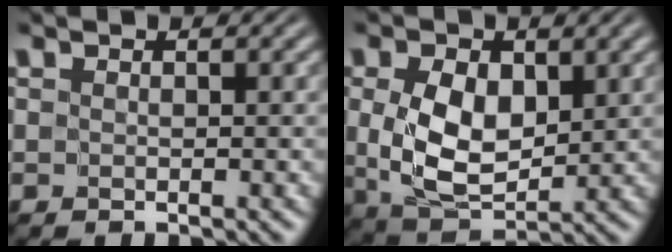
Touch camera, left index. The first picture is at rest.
{"total": 5.2, "force": [0.2, 3.3, 4.1], "torque": [-0.086, -0.006, 0.015]}